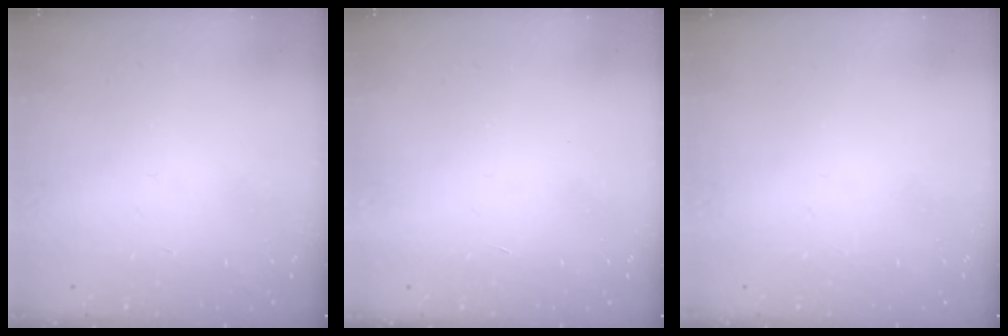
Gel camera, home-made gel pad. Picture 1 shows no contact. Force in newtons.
{"total": 1.7, "press": 1.7, "slide": 0.1}
{"total": 0.0}